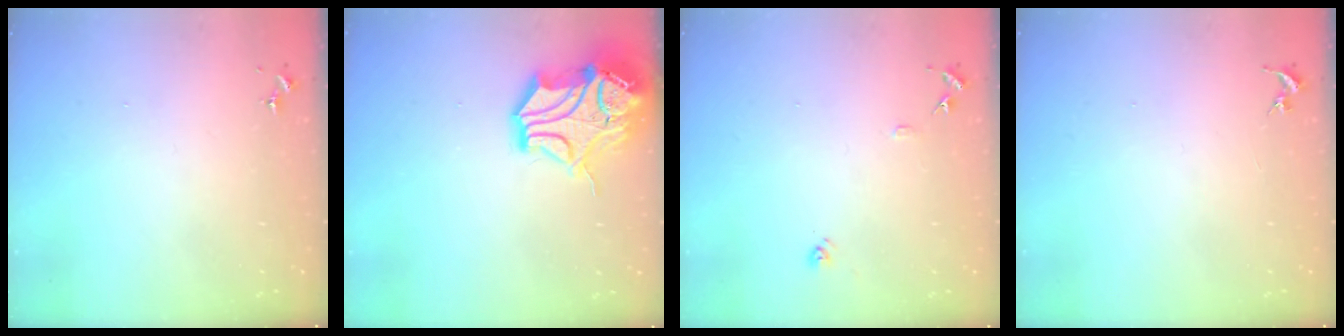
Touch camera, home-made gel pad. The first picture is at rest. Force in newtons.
{"total": 16.4, "press": 16.3, "slide": 2.2}
{"total": 8.3, "press": 8.3, "slide": 0.7}
{"total": 0.0}